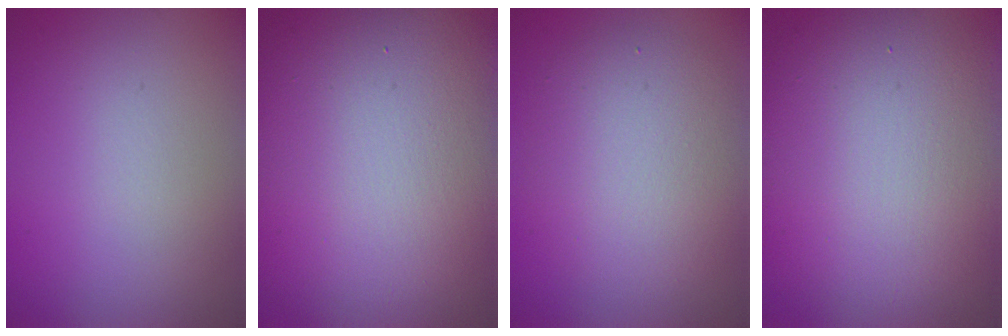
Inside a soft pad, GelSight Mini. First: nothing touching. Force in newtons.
{"total": 18.2, "press": 18.2, "slide": 1.0}
{"total": 5.9, "press": 5.8, "slide": 0.5}
{"total": 13.9, "press": 13.9, "slide": 0.8}